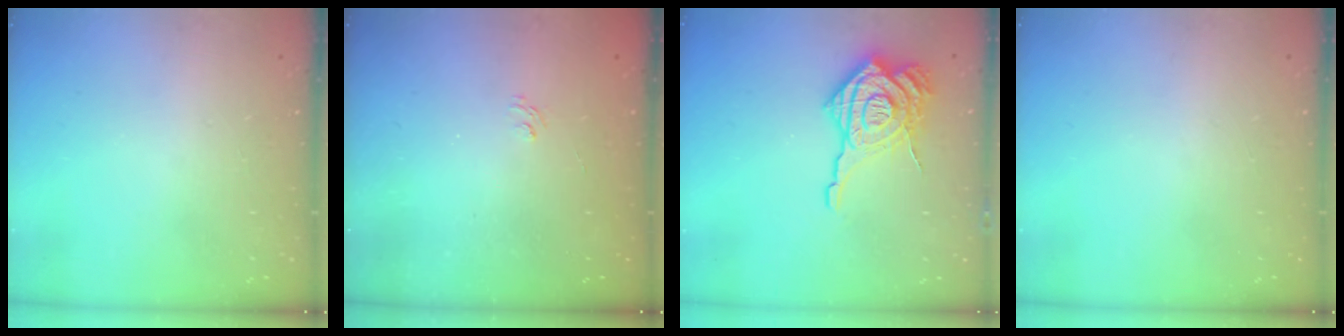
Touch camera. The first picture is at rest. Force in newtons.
{"total": 1.4, "press": 0.7, "slide": 1.1}
{"total": 17.7, "press": 17.6, "slide": 1.8}
{"total": 0.0}